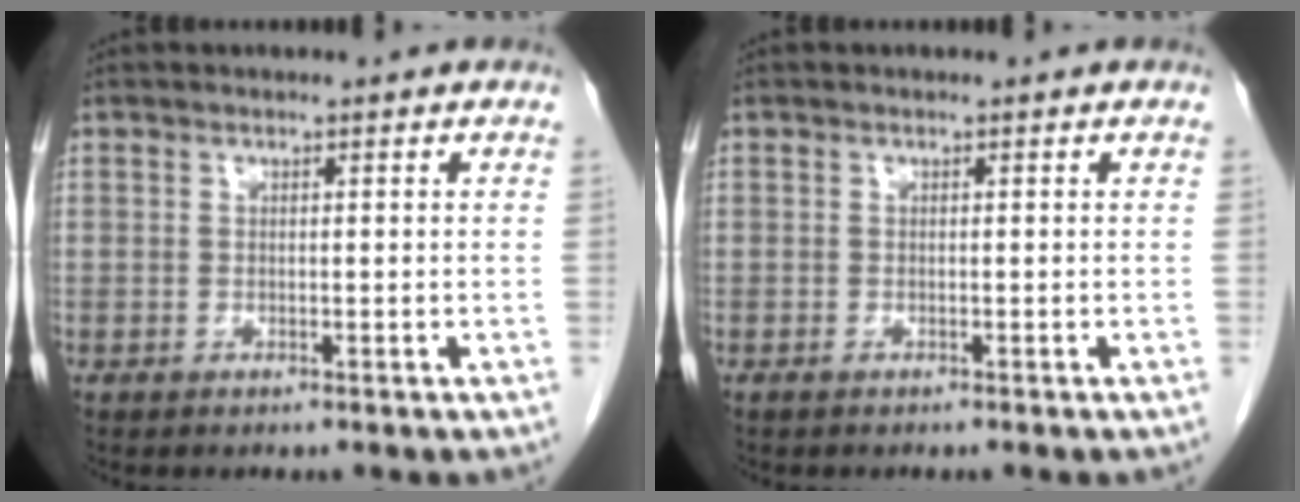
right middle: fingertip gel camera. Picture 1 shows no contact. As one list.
[{"total": 0.0}]